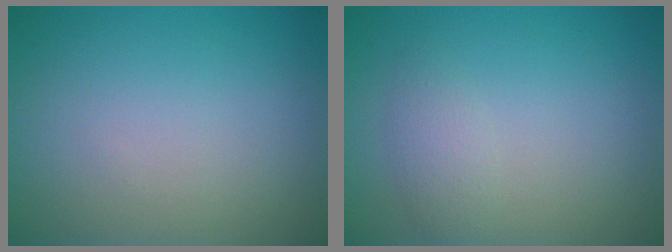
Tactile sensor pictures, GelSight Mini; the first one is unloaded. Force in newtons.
{"total": 1.6, "press": 1.6, "slide": 0.1}